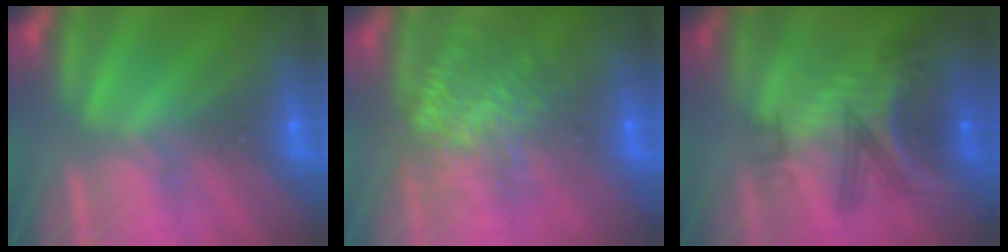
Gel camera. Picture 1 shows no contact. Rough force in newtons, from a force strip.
{"total": 8.9}
{"total": 6.9}